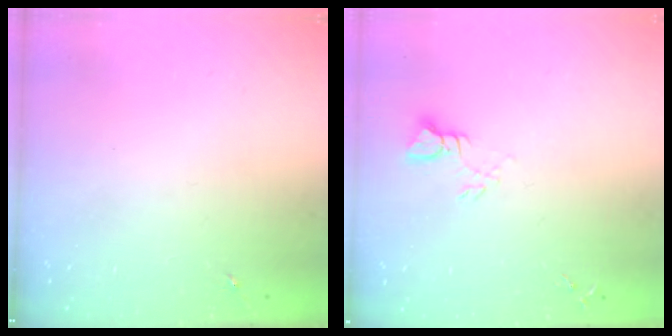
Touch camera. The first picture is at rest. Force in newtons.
{"total": 3.6, "press": 3.5, "slide": 0.3}